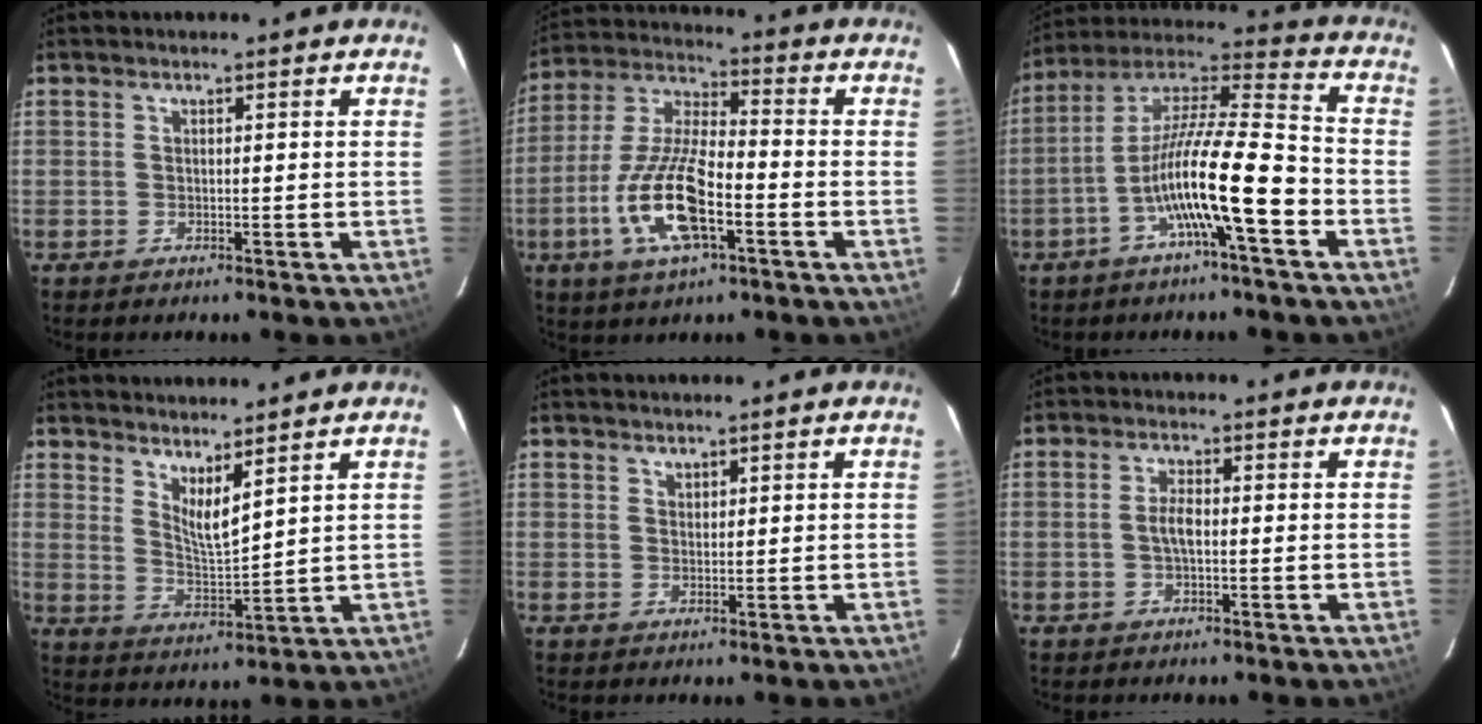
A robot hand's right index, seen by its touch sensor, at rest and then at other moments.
{"total": 15.0, "force": [-5.6, 4.8, 13.0], "torque": [-0.278, -0.011, -0.109]}
{"total": 15.7, "force": [-6.5, 1.6, 14.2], "torque": [-0.258, -0.004, -0.127]}
{"total": 6.3, "force": [4.8, 0.9, 4.0], "torque": [-0.068, -0.014, 0.086]}
{"total": 1.2, "force": [1.1, 0.5, 0.2], "torque": [-0.003, 0.002, 0.021]}
{"total": 2.7, "force": [-0.3, 0.9, 2.5], "torque": [-0.051, 0.004, -0.005]}